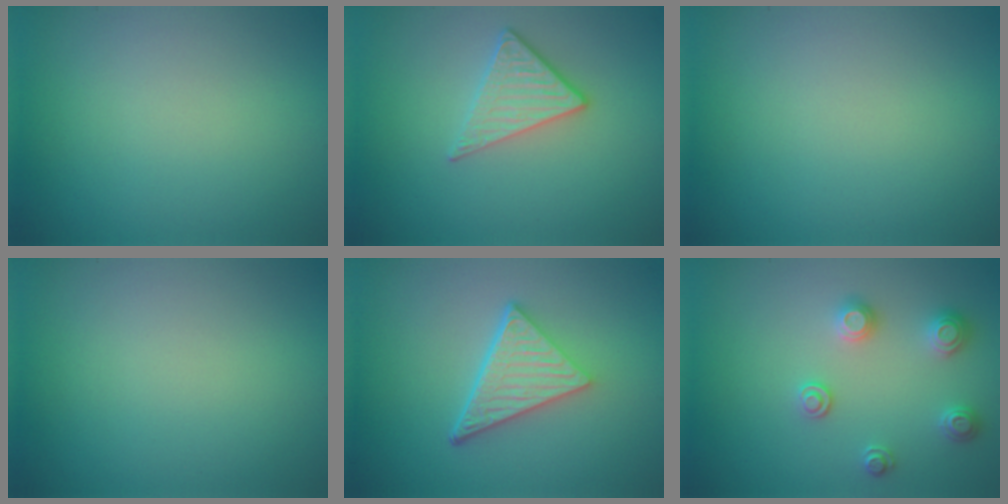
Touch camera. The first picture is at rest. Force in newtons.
{"total": 2.9, "press": 2.6, "slide": 1.3}
{"total": 0.0}
{"total": 0.0}
{"total": 5.2, "press": 3.6, "slide": 3.7}
{"total": 2.5, "press": 2.5, "slide": 0.3}